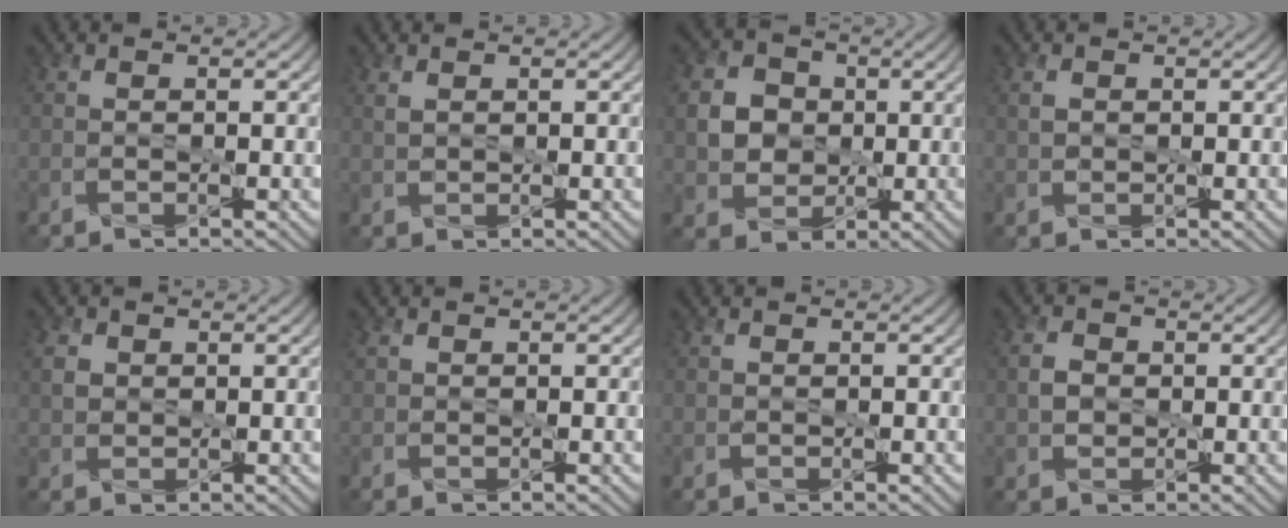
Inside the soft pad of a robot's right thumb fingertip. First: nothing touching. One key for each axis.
{"total": 1.4, "fx": 0.7, "fy": 0.8, "fz": 0.9, "tx": -0.027, "ty": 0.000, "tz": 0.016}
{"total": 6.4, "fx": 0.3, "fy": 5.7, "fz": 2.8, "tx": -0.099, "ty": 0.008, "tz": 0.002}
{"total": 1.6, "fx": 0.3, "fy": 1.3, "fz": 1.0, "tx": -0.029, "ty": 0.001, "tz": 0.004}
{"total": 2.6, "fx": 0.7, "fy": 2.1, "fz": 1.3, "tx": -0.042, "ty": 0.002, "tz": 0.013}
{"total": 0.8, "fx": 0.5, "fy": 0.6, "fz": 0.3, "tx": -0.010, "ty": 0.004, "tz": 0.012}
{"total": 0.0}
{"total": 2.6, "fx": -0.1, "fy": 2.2, "fz": 1.5, "tx": -0.037, "ty": 0.003, "tz": -0.009}